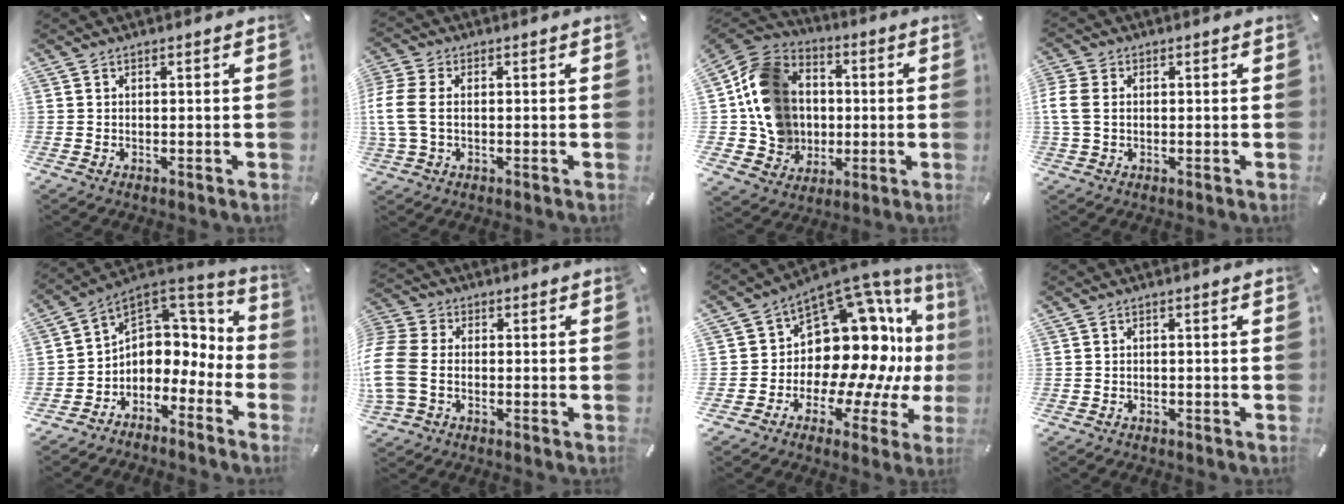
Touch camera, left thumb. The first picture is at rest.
{"total": 7.3, "force": [-0.2, 4.9, 5.4], "torque": [-0.135, -0.002, -0.006]}
{"total": 16.2, "force": [0.0, 14.9, 6.4], "torque": [-0.112, 0.014, 0.013]}
{"total": 5.3, "force": [0.3, 3.9, 3.7], "torque": [-0.095, 0.001, 0.001]}
{"total": 6.1, "force": [0.7, 5.9, 1.2], "torque": [-0.027, -0.025, 0.021]}
{"total": 9.6, "force": [-1.7, 7.2, 6.2], "torque": [-0.148, 0.010, -0.028]}
{"total": 18.7, "force": [5.0, 13.5, 11.9], "torque": [-0.154, -0.093, 0.107]}
{"total": 0.8, "force": [-0.6, 0.6, 0.2], "torque": [-0.004, 0.001, -0.014]}